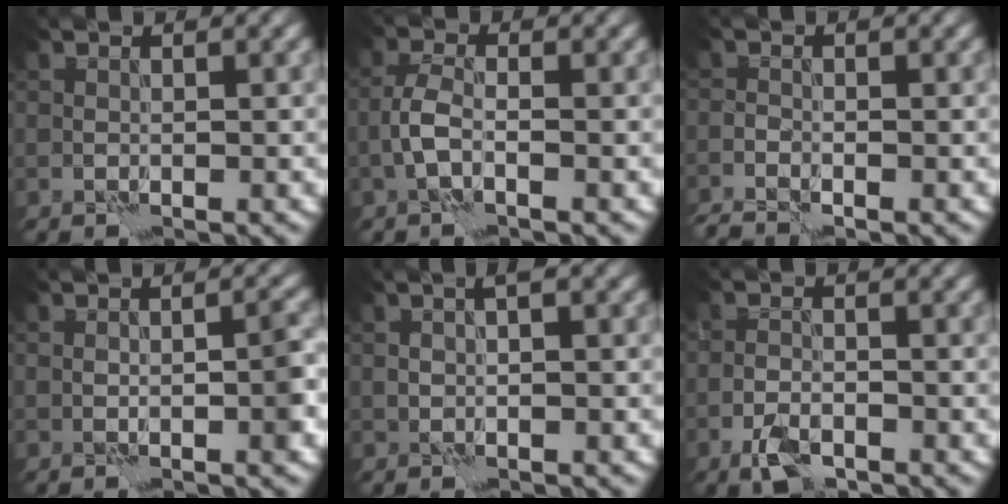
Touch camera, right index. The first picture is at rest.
{"total": 2.0, "force": [-0.9, 0.6, 1.7], "torque": [-0.039, 0.007, -0.025]}
{"total": 2.0, "force": [-1.7, 0.4, 1.0], "torque": [-0.031, -0.004, -0.041]}
{"total": 2.0, "force": [-0.2, 0.3, 1.9], "torque": [-0.031, 0.004, -0.005]}
{"total": 1.1, "force": [0.2, 0.1, 1.1], "torque": [-0.017, 0.010, 0.004]}
{"total": 3.2, "force": [-2.1, 1.4, 1.9], "torque": [-0.039, -0.001, -0.047]}